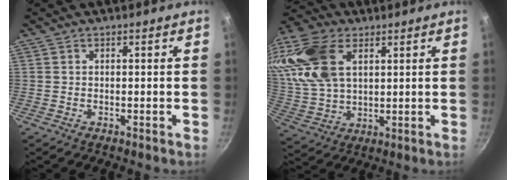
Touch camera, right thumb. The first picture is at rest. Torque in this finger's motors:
{"motor_torque": [0.71, 0.85, 0.96, 0.95, 0.64]}